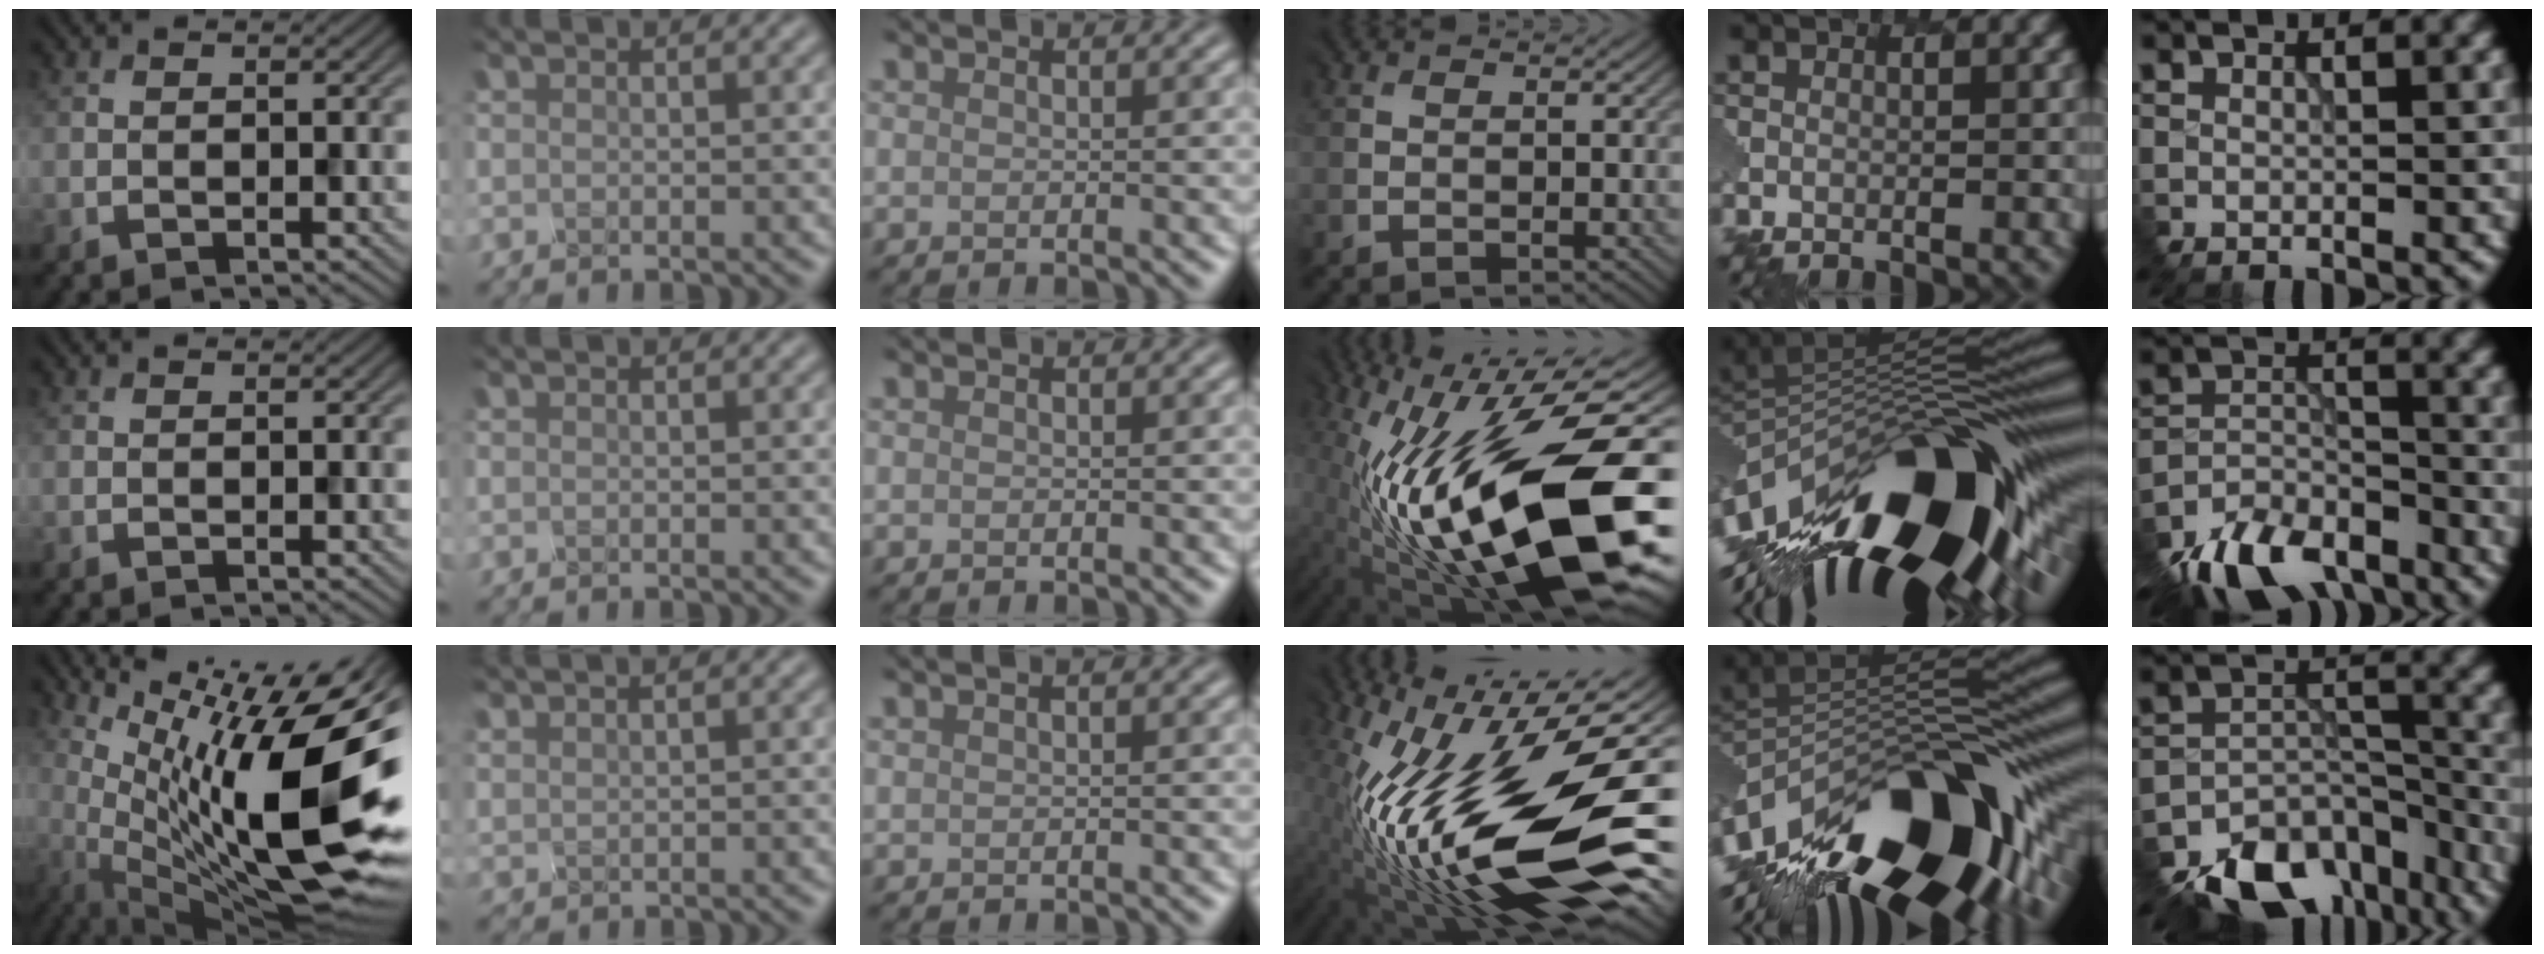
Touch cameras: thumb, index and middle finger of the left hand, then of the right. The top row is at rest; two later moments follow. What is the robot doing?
{"motion": "disassemble", "object": "battery cover"}